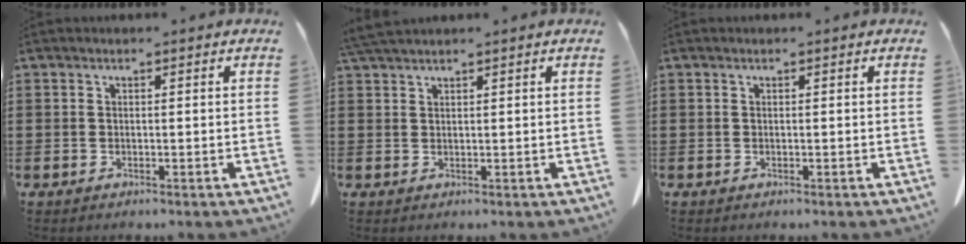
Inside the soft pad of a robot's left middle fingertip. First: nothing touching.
{"total": 2.2, "force": [1.9, 0.0, 1.0], "torque": [-0.025, 0.002, 0.037]}
{"total": 0.0}